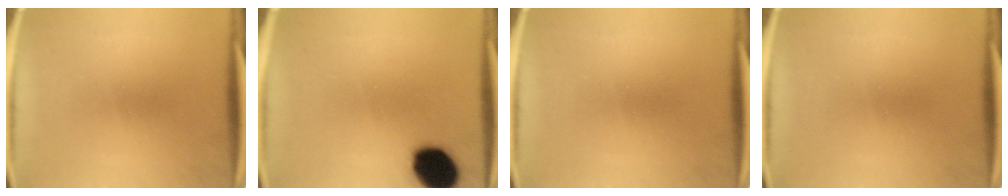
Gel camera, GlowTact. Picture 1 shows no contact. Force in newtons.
{"total": 13.3}
{"total": 0.0}
{"total": 0.0}